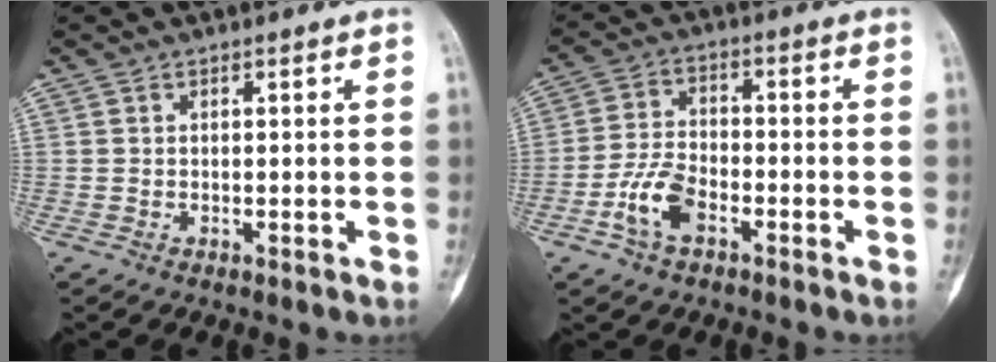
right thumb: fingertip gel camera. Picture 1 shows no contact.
{"total": 6.5, "force": [-3.0, 3.6, 4.5], "torque": [-0.089, 0.021, -0.061]}